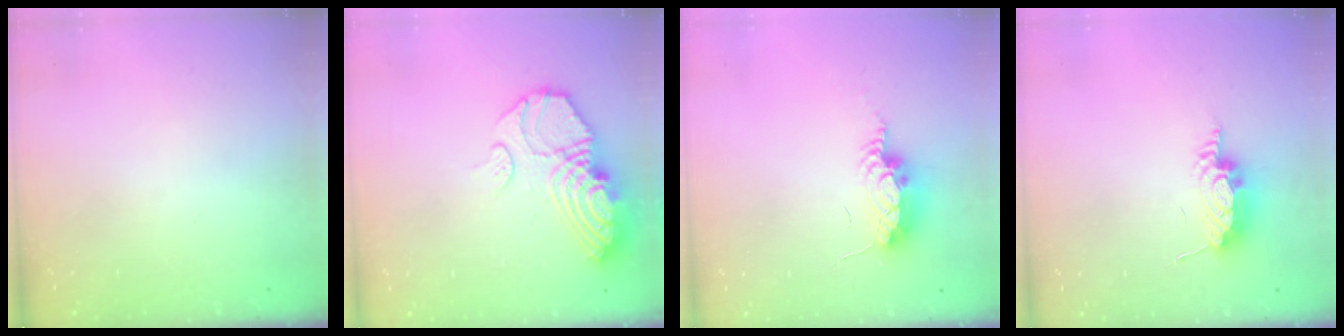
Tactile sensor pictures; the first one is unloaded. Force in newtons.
{"total": 15.0, "press": 14.9, "slide": 1.6}
{"total": 14.8, "press": 10.1, "slide": 10.8}
{"total": 8.4, "press": 8.3, "slide": 1.4}